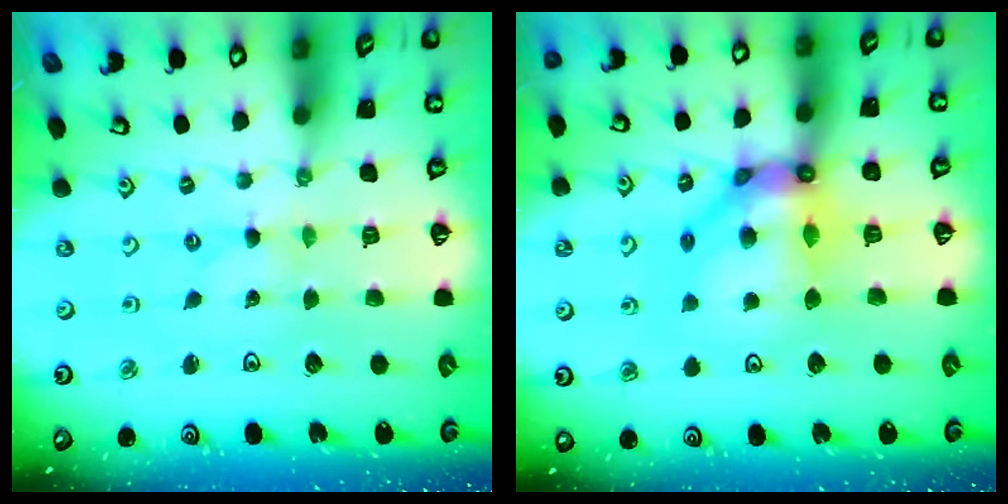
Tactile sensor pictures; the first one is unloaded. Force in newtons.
{"total": 12.8, "press": 12.7, "slide": 1.3}